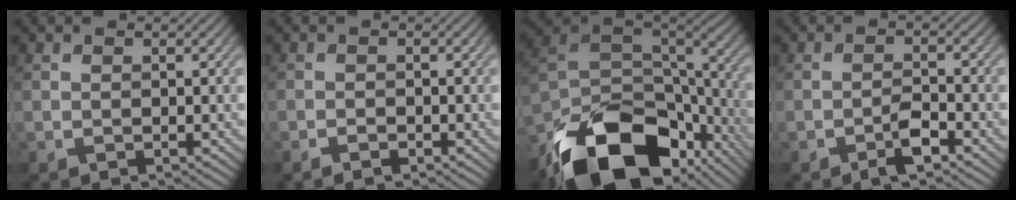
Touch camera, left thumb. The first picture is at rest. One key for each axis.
{"total": 1.3, "fx": -1.0, "fy": 0.5, "fz": 0.6, "tx": -0.010, "ty": -0.001, "tz": -0.018}
{"total": 18.6, "fx": -10.8, "fy": 10.2, "fz": 11.1, "tx": -0.241, "ty": -0.047, "tz": -0.165}
{"total": 3.1, "fx": -2.0, "fy": 0.8, "fz": 2.2, "tx": -0.041, "ty": 0.004, "tz": -0.041}